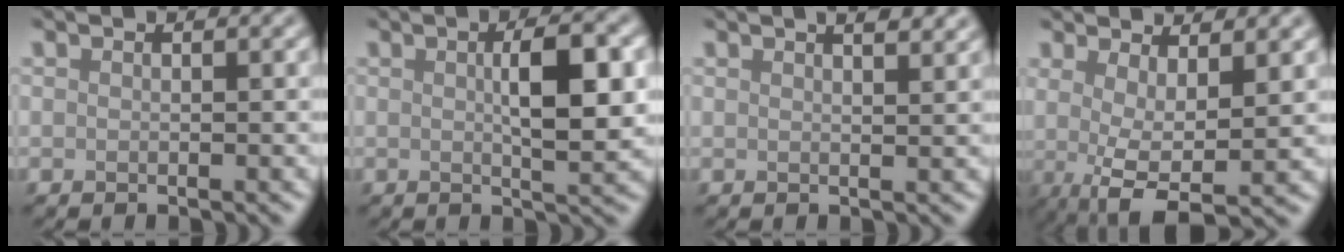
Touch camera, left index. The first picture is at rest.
{"total": 5.2, "force": [0.6, 1.1, 5.0], "torque": [-0.077, 0.005, 0.009]}
{"total": 2.8, "force": [1.9, 1.0, 1.8], "torque": [-0.002, 0.010, 0.003]}
{"total": 5.6, "force": [0.5, 1.7, 5.3], "torque": [-0.081, -0.008, 0.009]}